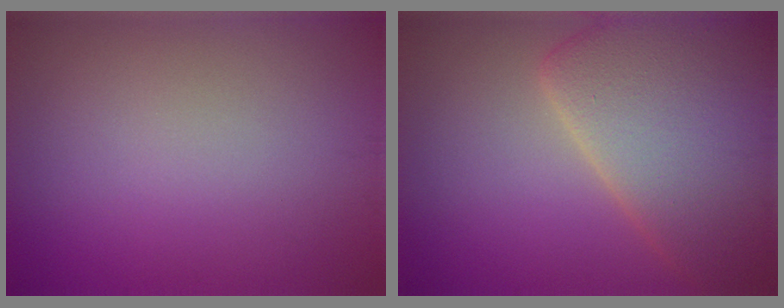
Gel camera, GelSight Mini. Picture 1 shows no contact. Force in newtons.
{"total": 9.8, "press": 9.8, "slide": 1.0}